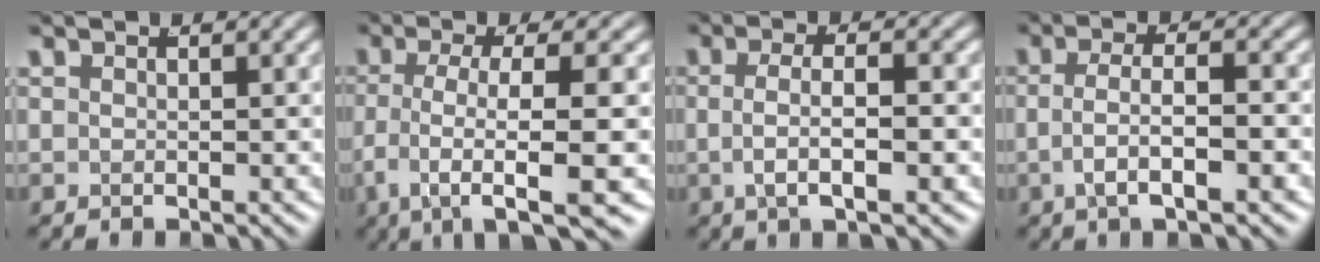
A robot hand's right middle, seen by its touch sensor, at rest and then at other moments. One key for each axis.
{"total": 8.9, "fx": -5.3, "fy": 3.1, "fz": 6.5, "tx": -0.123, "ty": -0.039, "tz": -0.070}
{"total": 3.8, "fx": -0.9, "fy": 1.2, "fz": 3.4, "tx": -0.056, "ty": -0.004, "tz": -0.015}
{"total": 3.8, "fx": -1.4, "fy": 1.4, "fz": 3.3, "tx": -0.056, "ty": -0.006, "tz": -0.024}